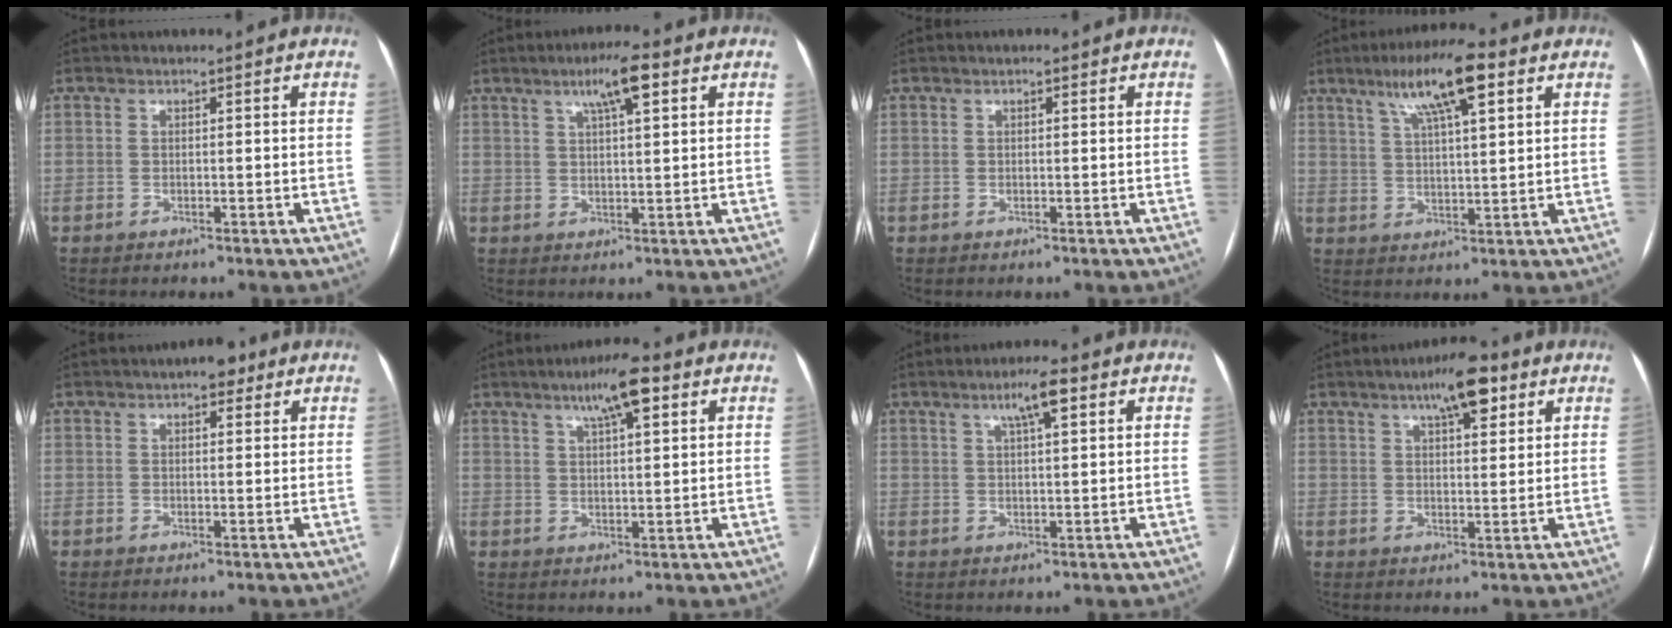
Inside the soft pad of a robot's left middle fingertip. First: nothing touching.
{"total": 6.1, "force": [3.2, 0.7, 5.2], "torque": [-0.092, 0.013, 0.052]}
{"total": 0.6, "force": [0.4, 0.2, 0.4], "torque": [-0.010, 0.001, 0.004]}
{"total": 10.8, "force": [5.9, 1.7, 8.9], "torque": [-0.161, 0.020, 0.098]}
{"total": 3.7, "force": [2.3, 1.6, 2.4], "torque": [-0.032, 0.014, 0.028]}
{"total": 7.2, "force": [3.9, 1.2, 5.9], "torque": [-0.104, 0.015, 0.063]}
{"total": 4.9, "force": [2.5, 0.6, 4.2], "torque": [-0.074, 0.010, 0.042]}
{"total": 7.6, "force": [4.5, 2.2, 5.8], "torque": [-0.091, 0.011, 0.066]}